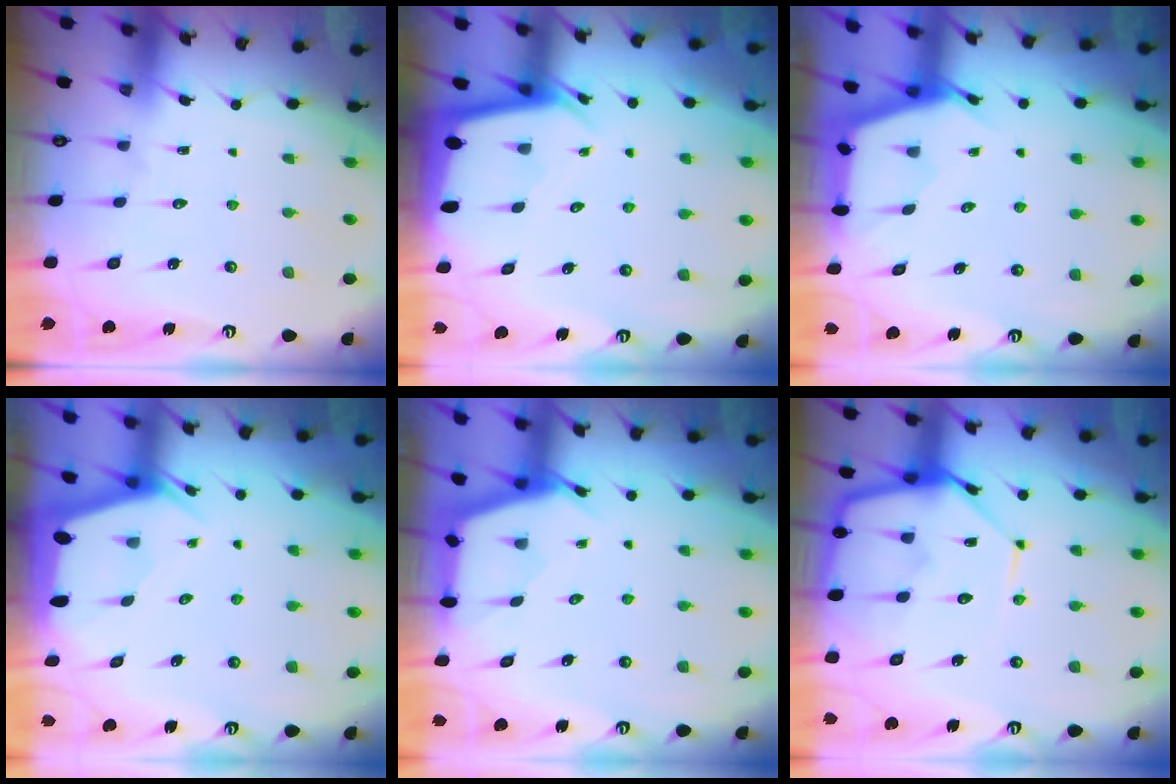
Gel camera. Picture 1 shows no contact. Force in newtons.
{"total": 2.3, "press": 2.3, "slide": 0.0}
{"total": 2.7, "press": 2.7, "slide": 0.4}
{"total": 2.9, "press": 2.9, "slide": 0.2}
{"total": 3.0, "press": 3.0, "slide": 0.4}
{"total": 15.4, "press": 15.4, "slide": 1.4}